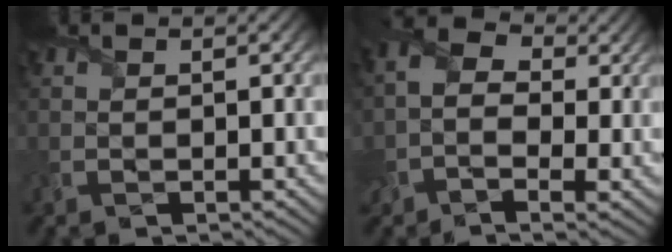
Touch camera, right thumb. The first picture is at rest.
{"total": 6.5, "force": [-0.2, 4.6, 4.7], "torque": [-0.113, -0.007, -0.008]}